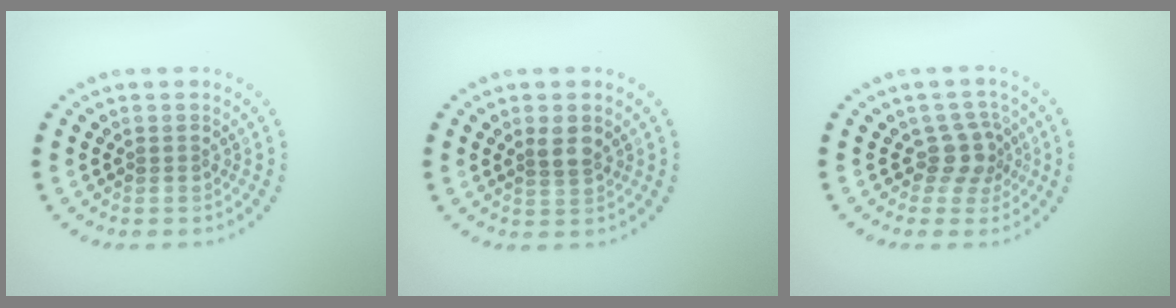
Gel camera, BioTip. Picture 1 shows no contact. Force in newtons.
{"total": 1.9, "press": 1.7, "slide": 0.8}
{"total": 2.7, "press": 2.0, "slide": 1.8}